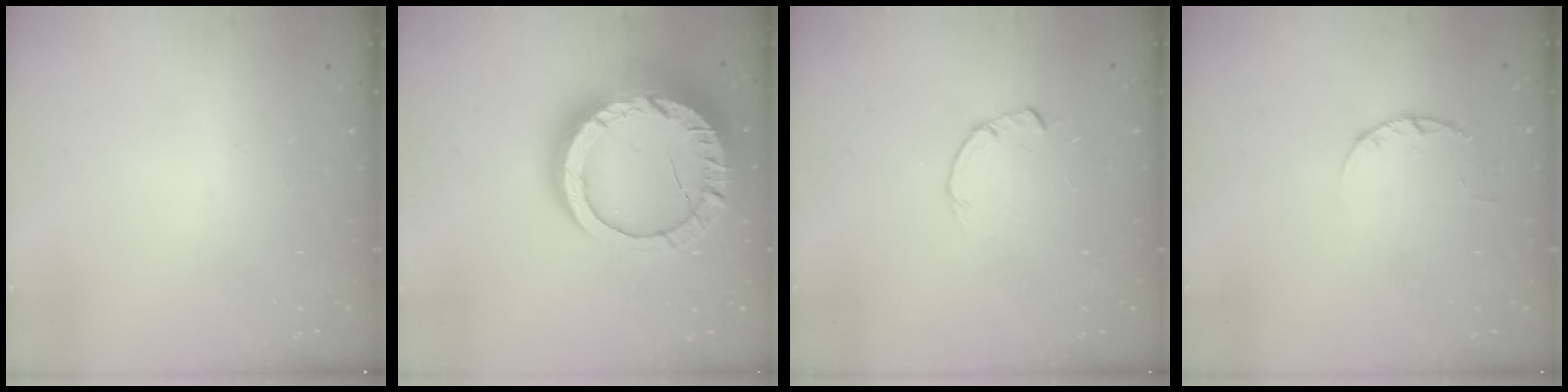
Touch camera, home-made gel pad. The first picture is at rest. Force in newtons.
{"total": 23.7, "press": 23.7, "slide": 2.1}
{"total": 0.8, "press": 0.8, "slide": 0.2}
{"total": 2.4, "press": 2.3, "slide": 0.4}